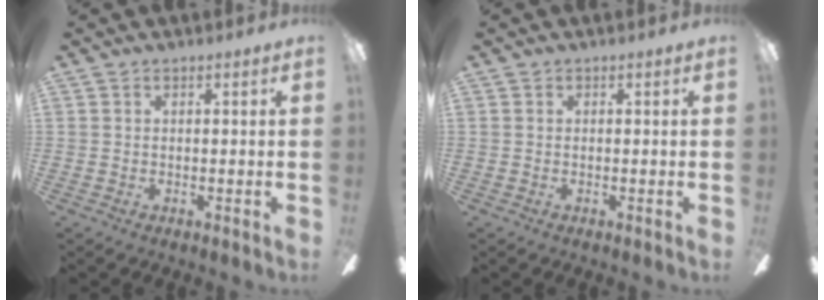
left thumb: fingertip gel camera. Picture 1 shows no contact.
{"total": 0.0}